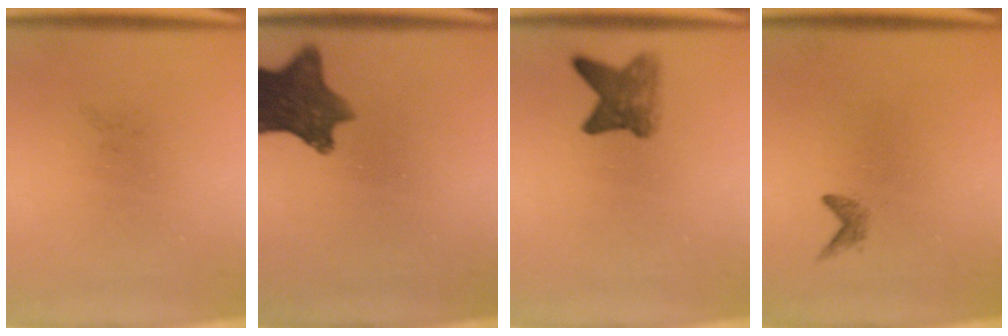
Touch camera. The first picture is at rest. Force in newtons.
{"total": 9.9}
{"total": 4.2}
{"total": 0.9}